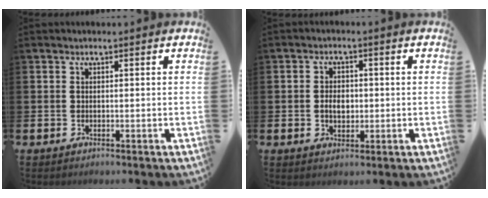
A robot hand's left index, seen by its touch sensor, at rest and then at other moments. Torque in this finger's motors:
{"motor_torque": [0.31, -0.05, 0.07, 0.09]}